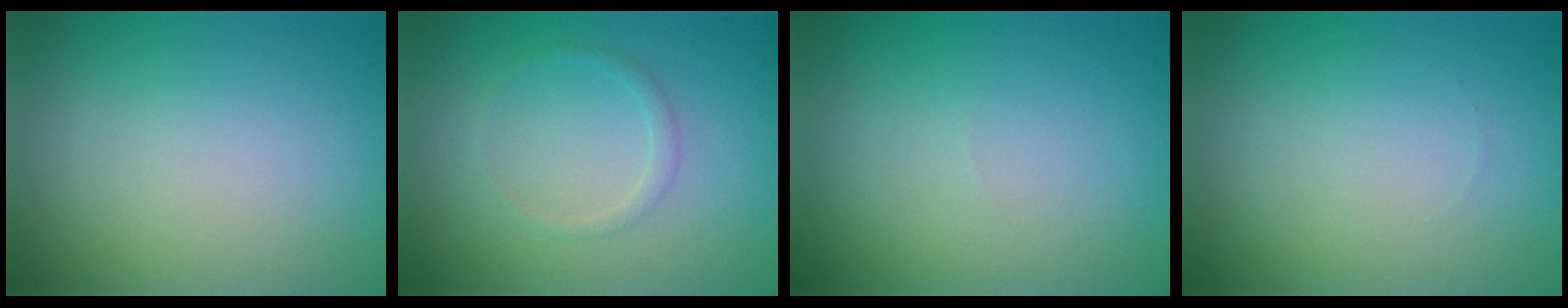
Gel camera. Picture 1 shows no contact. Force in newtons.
{"total": 1.0, "press": 1.0, "slide": 0.0}
{"total": 0.0}
{"total": 0.0}